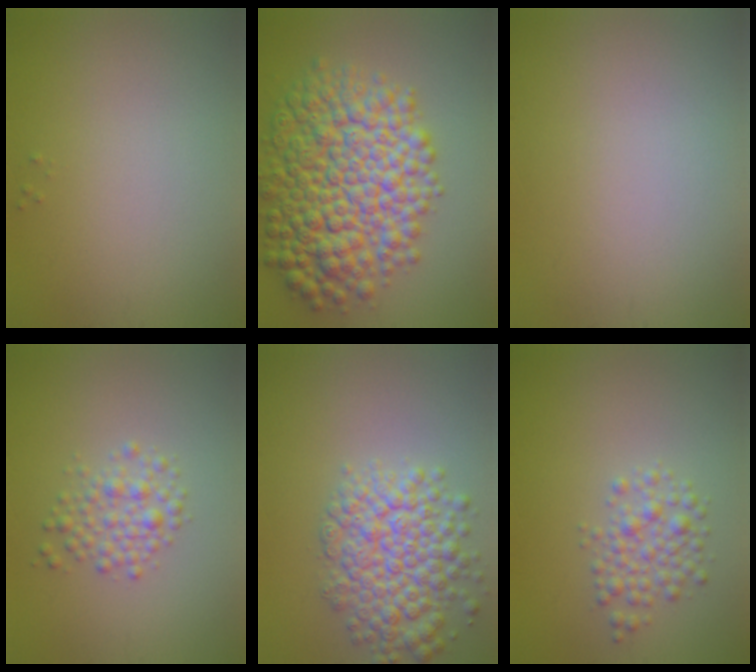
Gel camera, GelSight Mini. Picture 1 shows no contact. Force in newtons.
{"total": 11.3, "press": 11.3, "slide": 0.0}
{"total": 0.0}
{"total": 2.4, "press": 2.4, "slide": 0.1}
{"total": 6.5, "press": 6.5, "slide": 0.2}
{"total": 2.7, "press": 2.7, "slide": 0.1}